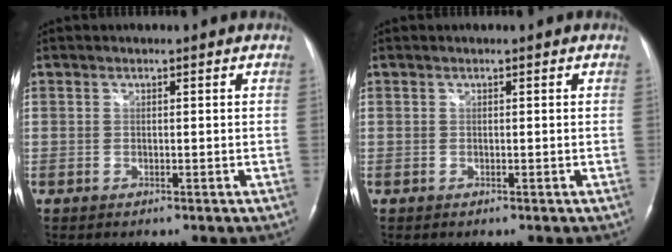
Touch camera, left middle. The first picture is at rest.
{"total": 0.0}